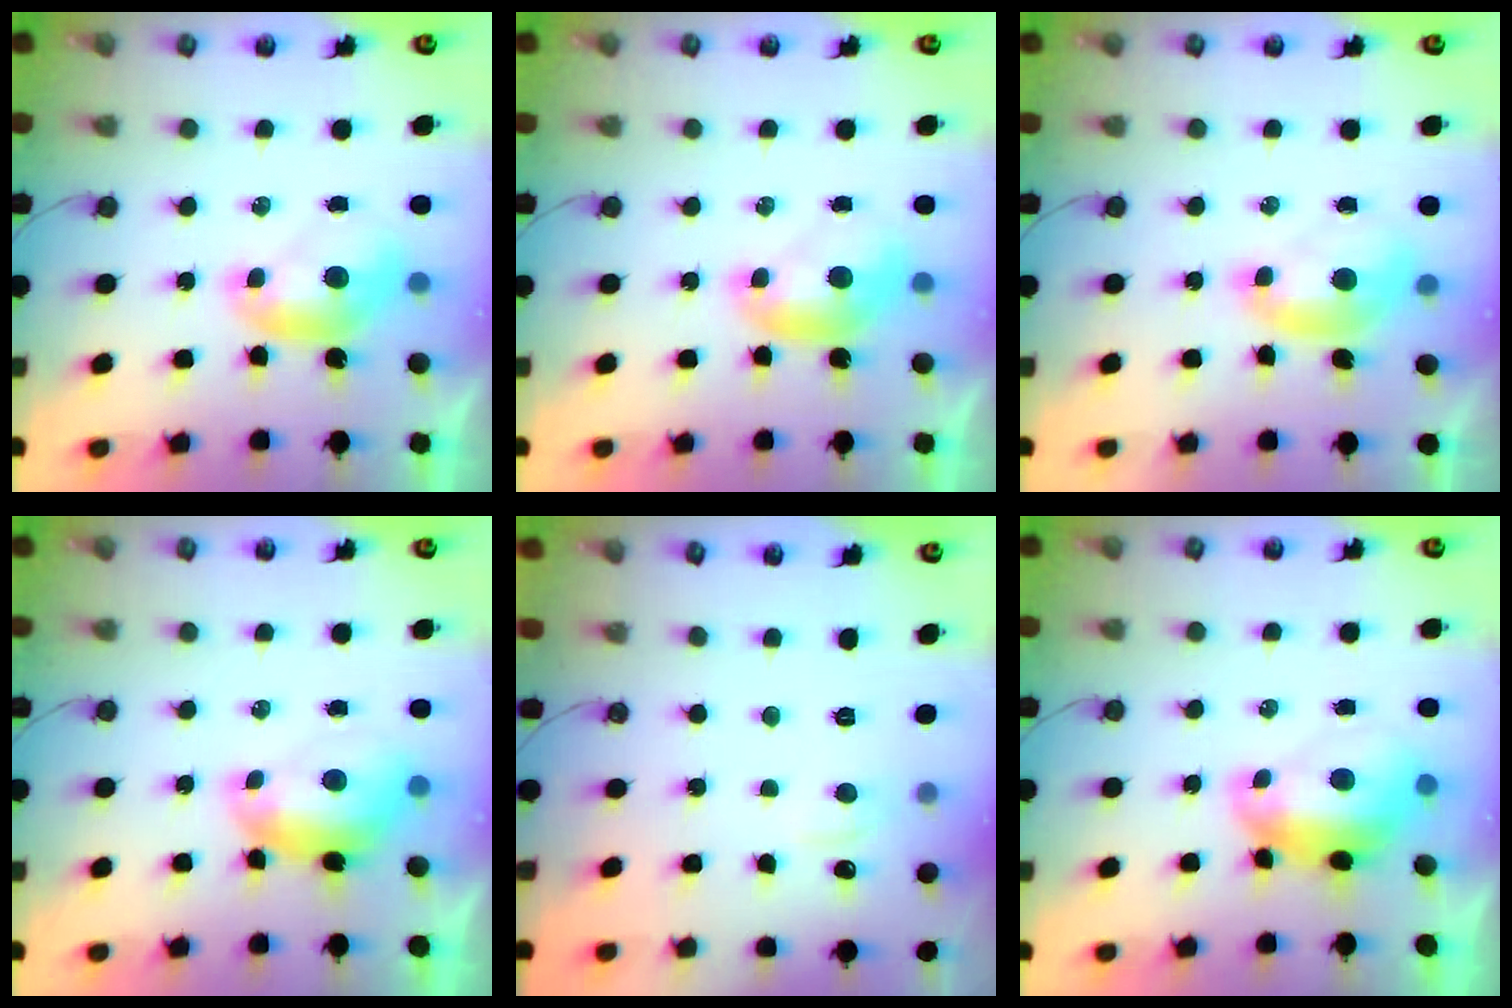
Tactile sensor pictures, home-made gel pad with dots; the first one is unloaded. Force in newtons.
{"total": 0.0}
{"total": 1.8, "press": 1.7, "slide": 0.7}
{"total": 0.8, "press": 0.7, "slide": 0.4}
{"total": 2.2, "press": 2.2, "slide": 0.5}
{"total": 2.2, "press": 2.1, "slide": 0.7}